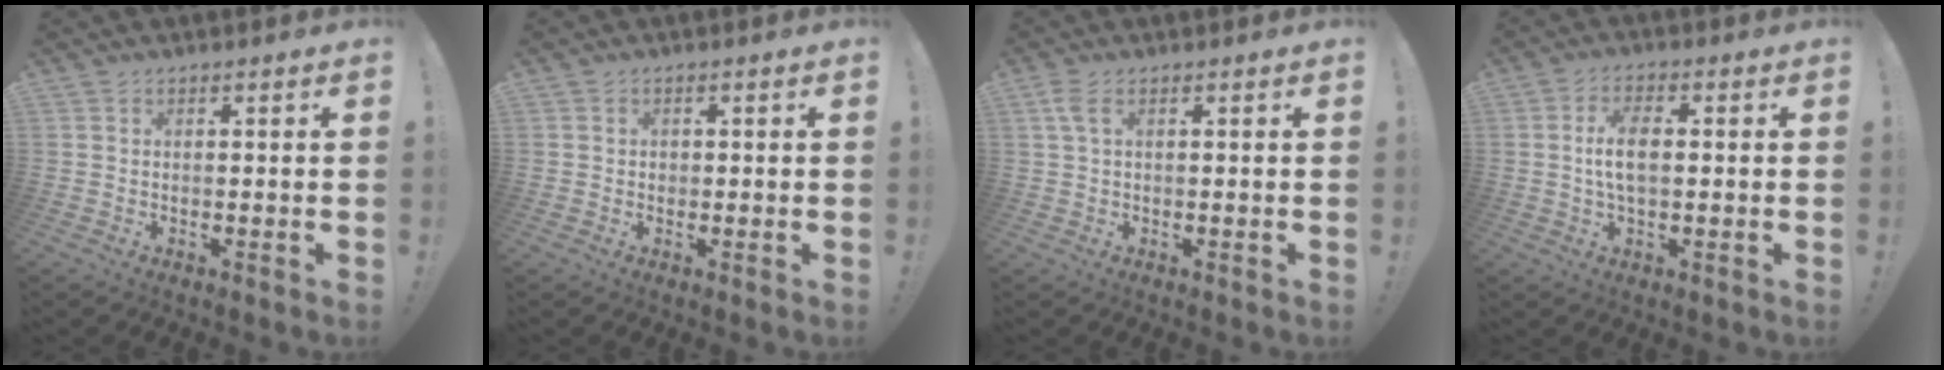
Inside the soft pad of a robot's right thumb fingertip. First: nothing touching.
{"total": 1.0, "force": [-0.2, 0.9, 0.3], "torque": [-0.010, 0.004, -0.003]}
{"total": 3.2, "force": [1.2, 1.0, 2.7], "torque": [-0.058, 0.003, 0.023]}
{"total": 7.5, "force": [0.2, 3.5, 6.6], "torque": [-0.121, 0.002, 0.002]}